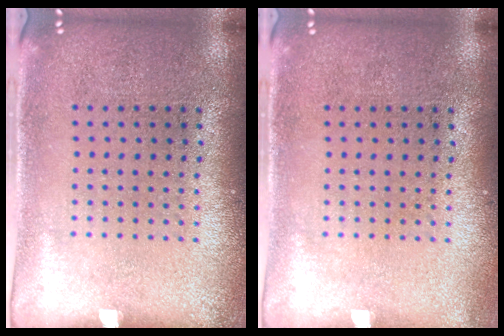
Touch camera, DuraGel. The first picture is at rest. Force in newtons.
{"total": 0.5, "press": 0.5, "slide": 0.2}